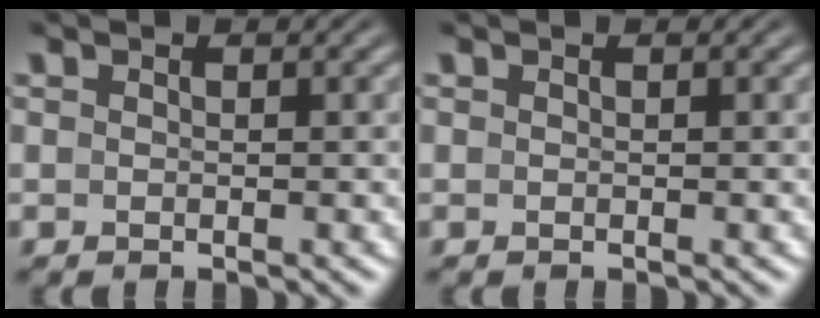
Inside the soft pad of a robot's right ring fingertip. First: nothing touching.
{"total": 0.0}